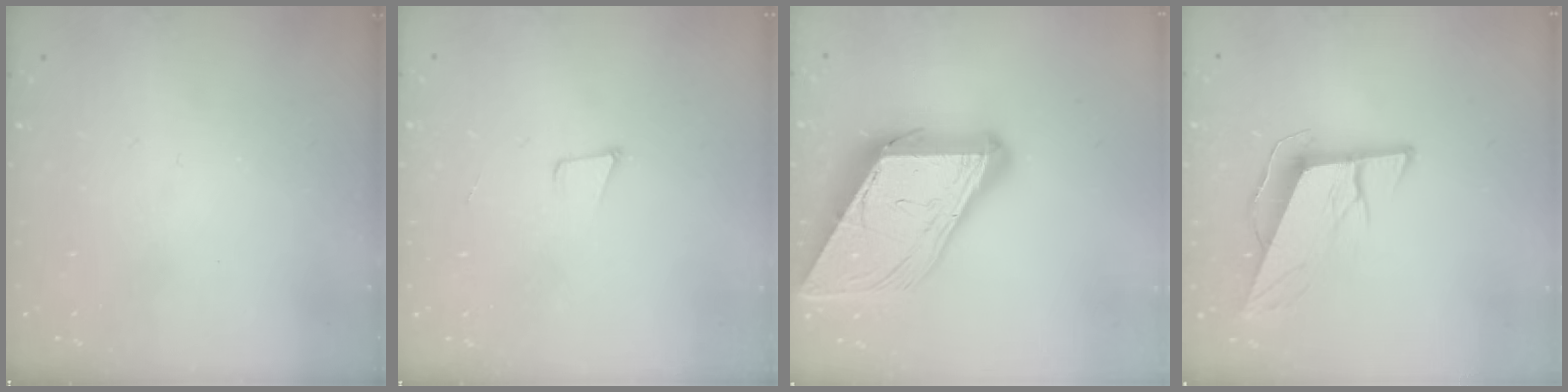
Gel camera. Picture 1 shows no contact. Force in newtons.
{"total": 3.9, "press": 2.9, "slide": 2.6}
{"total": 19.0, "press": 18.8, "slide": 2.1}
{"total": 9.9, "press": 9.5, "slide": 2.7}